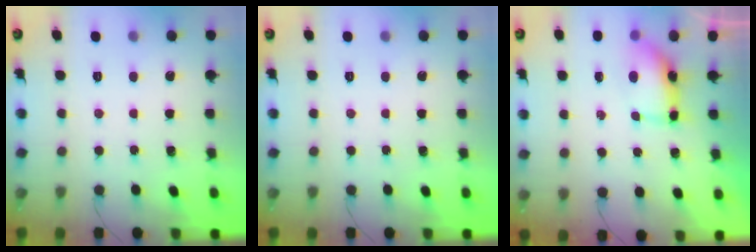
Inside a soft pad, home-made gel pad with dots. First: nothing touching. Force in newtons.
{"total": 0.0}
{"total": 7.2, "press": 7.2, "slide": 0.7}